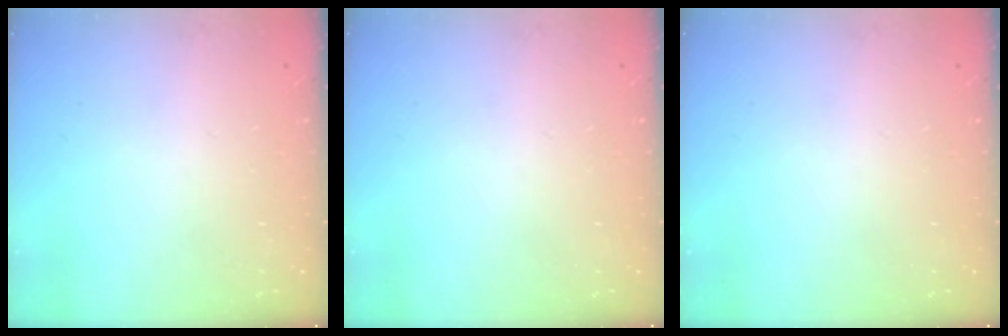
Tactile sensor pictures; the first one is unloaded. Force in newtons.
{"total": 0.0}
{"total": 0.0}